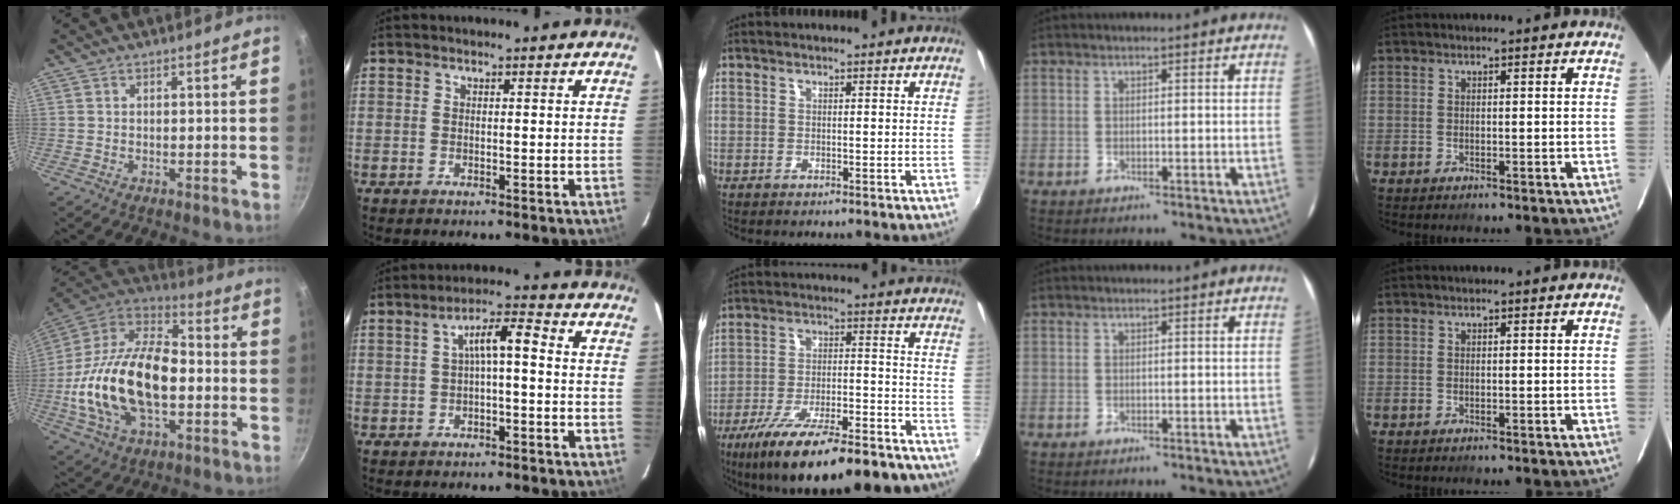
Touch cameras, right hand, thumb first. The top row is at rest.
{"thumb": {"total": 25.4, "force": [-3.5, 14.5, 20.5], "torque": [-0.378, 0.040, -0.072]}, "index": {"total": 5.4, "force": [-0.5, 1.2, 5.2], "torque": [-0.095, 0.019, -0.003]}, "middle": {"total": 23.7, "force": [-18.3, 6.1, 13.9], "torque": [-0.239, -0.041, -0.260]}}